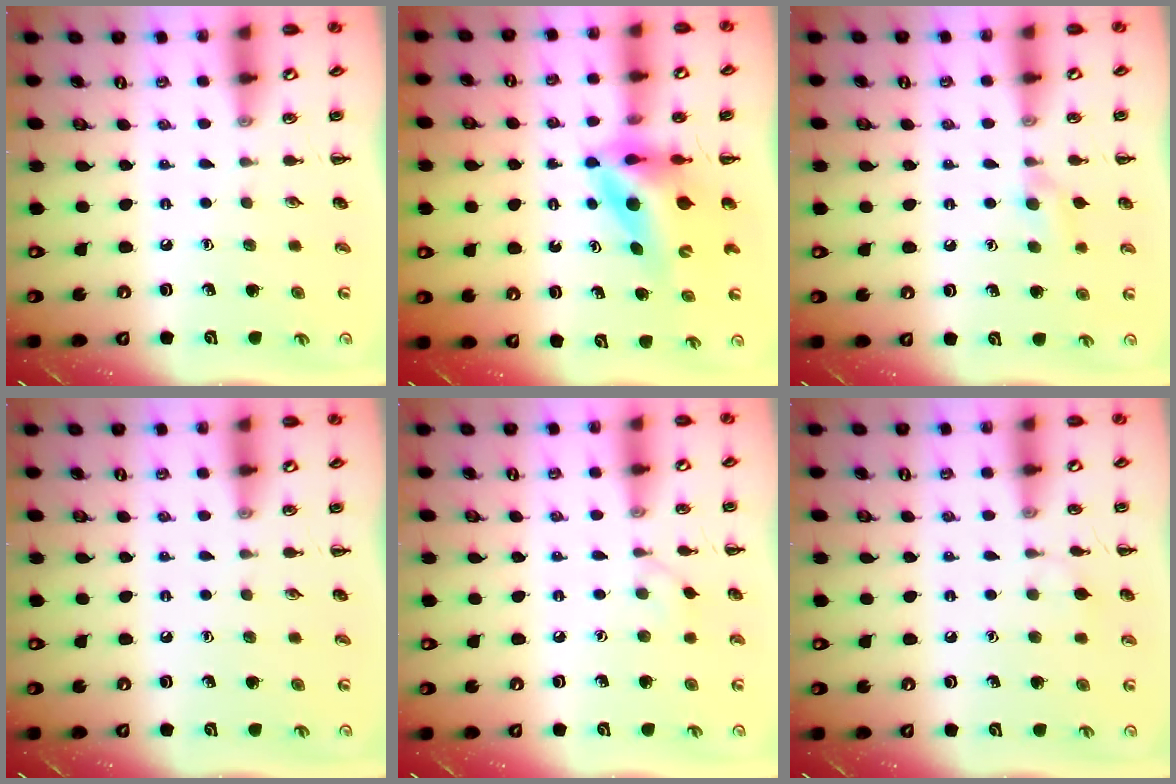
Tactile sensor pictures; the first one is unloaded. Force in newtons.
{"total": 8.3, "press": 7.9, "slide": 2.6}
{"total": 5.6, "press": 5.3, "slide": 1.8}
{"total": 0.0}
{"total": 2.7, "press": 2.5, "slide": 1.2}
{"total": 5.4, "press": 5.1, "slide": 1.6}